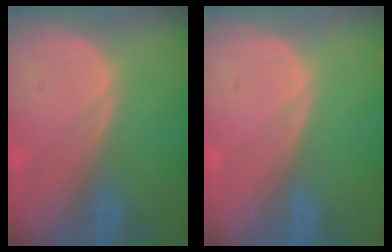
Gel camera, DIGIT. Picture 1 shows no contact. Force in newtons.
{"total": 0.0}